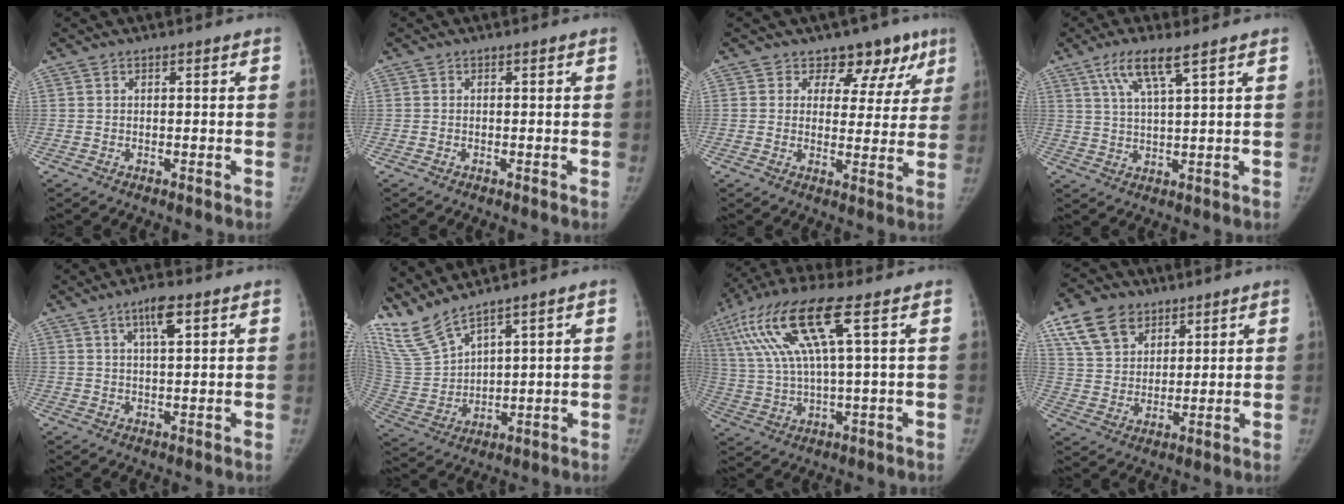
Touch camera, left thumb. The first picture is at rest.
{"total": 0.0}
{"total": 9.1, "force": [6.2, 6.3, 2.0], "torque": [0.024, -0.026, 0.060]}
{"total": 7.2, "force": [4.2, 0.7, 5.8], "torque": [-0.123, -0.015, 0.087]}
{"total": 5.2, "force": [2.7, 1.2, 4.3], "torque": [-0.076, -0.007, 0.047]}
{"total": 9.9, "force": [9.0, 0.8, 4.0], "torque": [-0.103, -0.042, 0.209]}
{"total": 17.0, "force": [6.6, 3.0, 15.4], "torque": [-0.347, 0.008, 0.124]}
{"total": 11.6, "force": [7.2, 7.9, 4.5], "torque": [-0.061, -0.026, 0.141]}